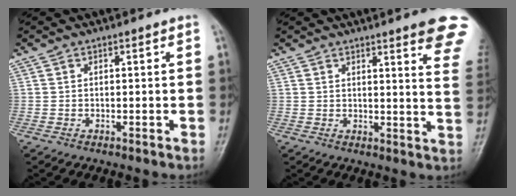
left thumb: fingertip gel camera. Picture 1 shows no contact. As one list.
[{"total": 12.5, "force": [8.3, 1.8, 9.1], "torque": [-0.079, -0.037, 0.081]}]